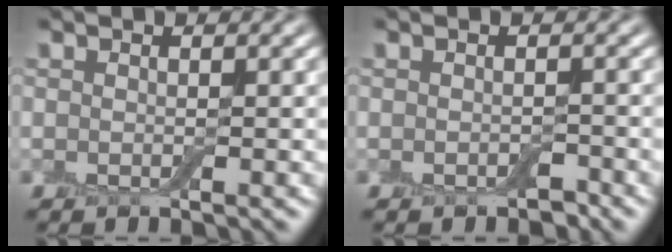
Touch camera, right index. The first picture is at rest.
{"total": 0.9, "force": [-0.6, 0.5, 0.5], "torque": [-0.007, -0.002, -0.009]}